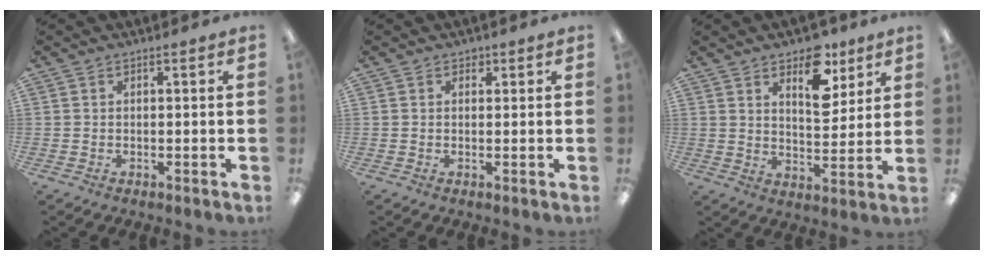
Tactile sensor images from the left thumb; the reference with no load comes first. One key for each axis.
{"total": 1.1, "fx": 0.7, "fy": 0.8, "fz": 0.3, "tx": 0.001, "ty": -0.001, "tz": 0.011}
{"total": 11.8, "fx": 7.3, "fy": 6.0, "fz": 7.1, "tx": -0.085, "ty": -0.038, "tz": 0.123}